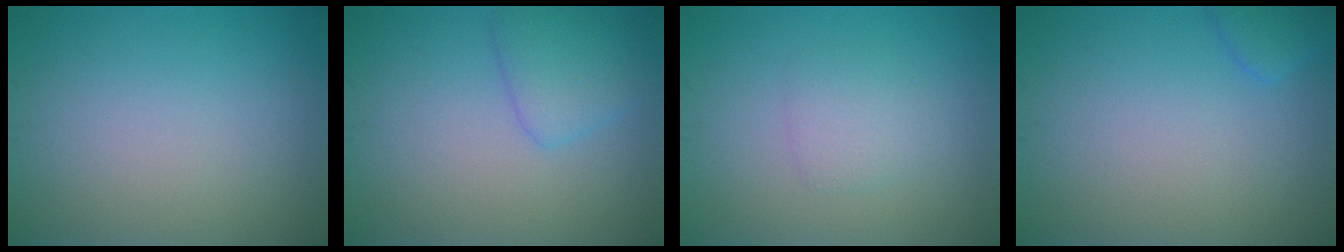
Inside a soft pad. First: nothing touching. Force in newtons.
{"total": 2.7, "press": 2.7, "slide": 0.2}
{"total": 1.8, "press": 1.8, "slide": 0.2}
{"total": 1.6, "press": 1.6, "slide": 0.1}